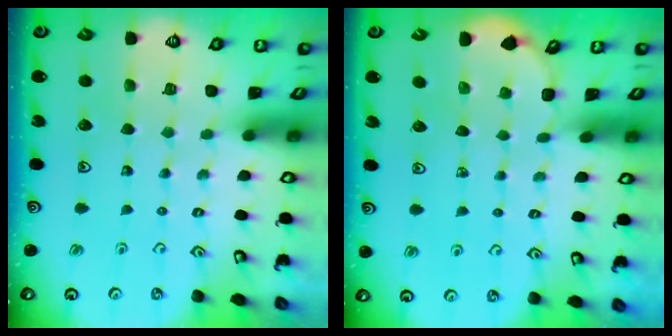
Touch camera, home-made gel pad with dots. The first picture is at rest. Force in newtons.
{"total": 2.4, "press": 2.0, "slide": 1.3}